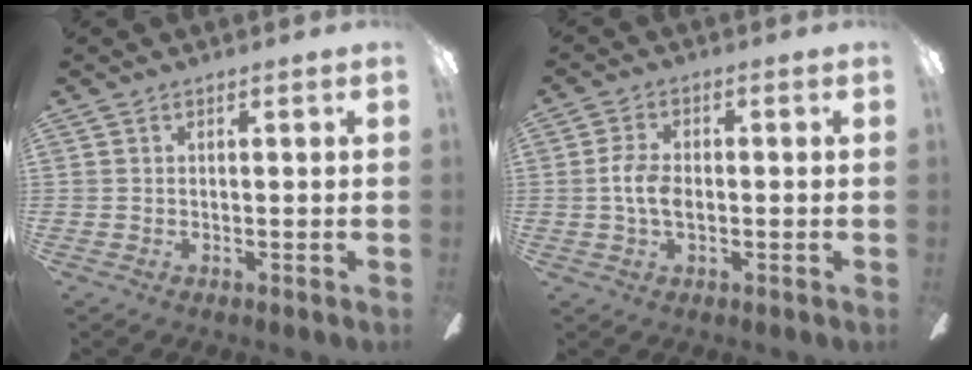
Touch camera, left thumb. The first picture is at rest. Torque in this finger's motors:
{"motor_torque": [0.44, 1.39, 1.08, -0.11, 0.07]}